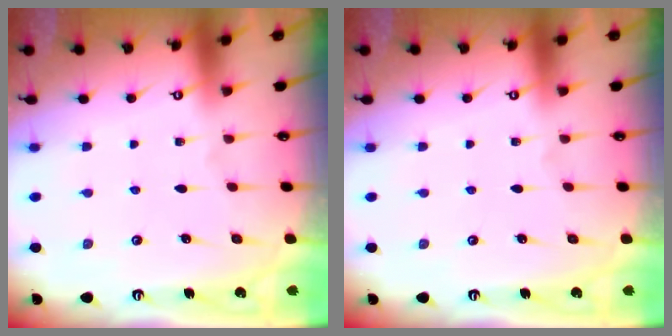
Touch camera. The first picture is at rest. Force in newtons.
{"total": 0.0}